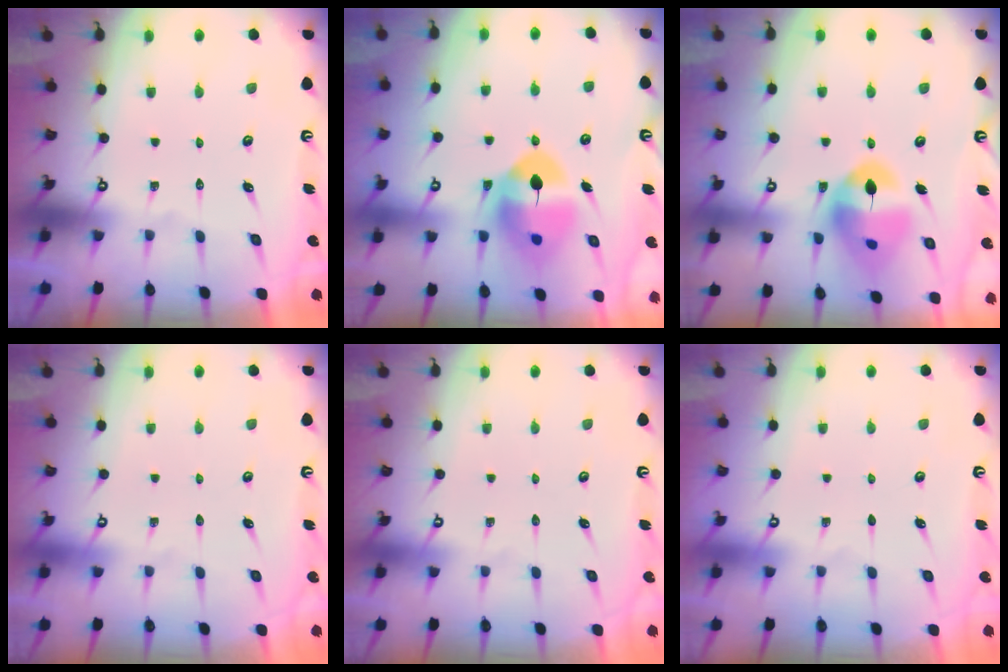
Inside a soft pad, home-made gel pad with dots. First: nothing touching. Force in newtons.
{"total": 12.8, "press": 12.7, "slide": 2.0}
{"total": 16.8, "press": 16.6, "slide": 2.2}
{"total": 0.0}
{"total": 0.0}
{"total": 0.0}